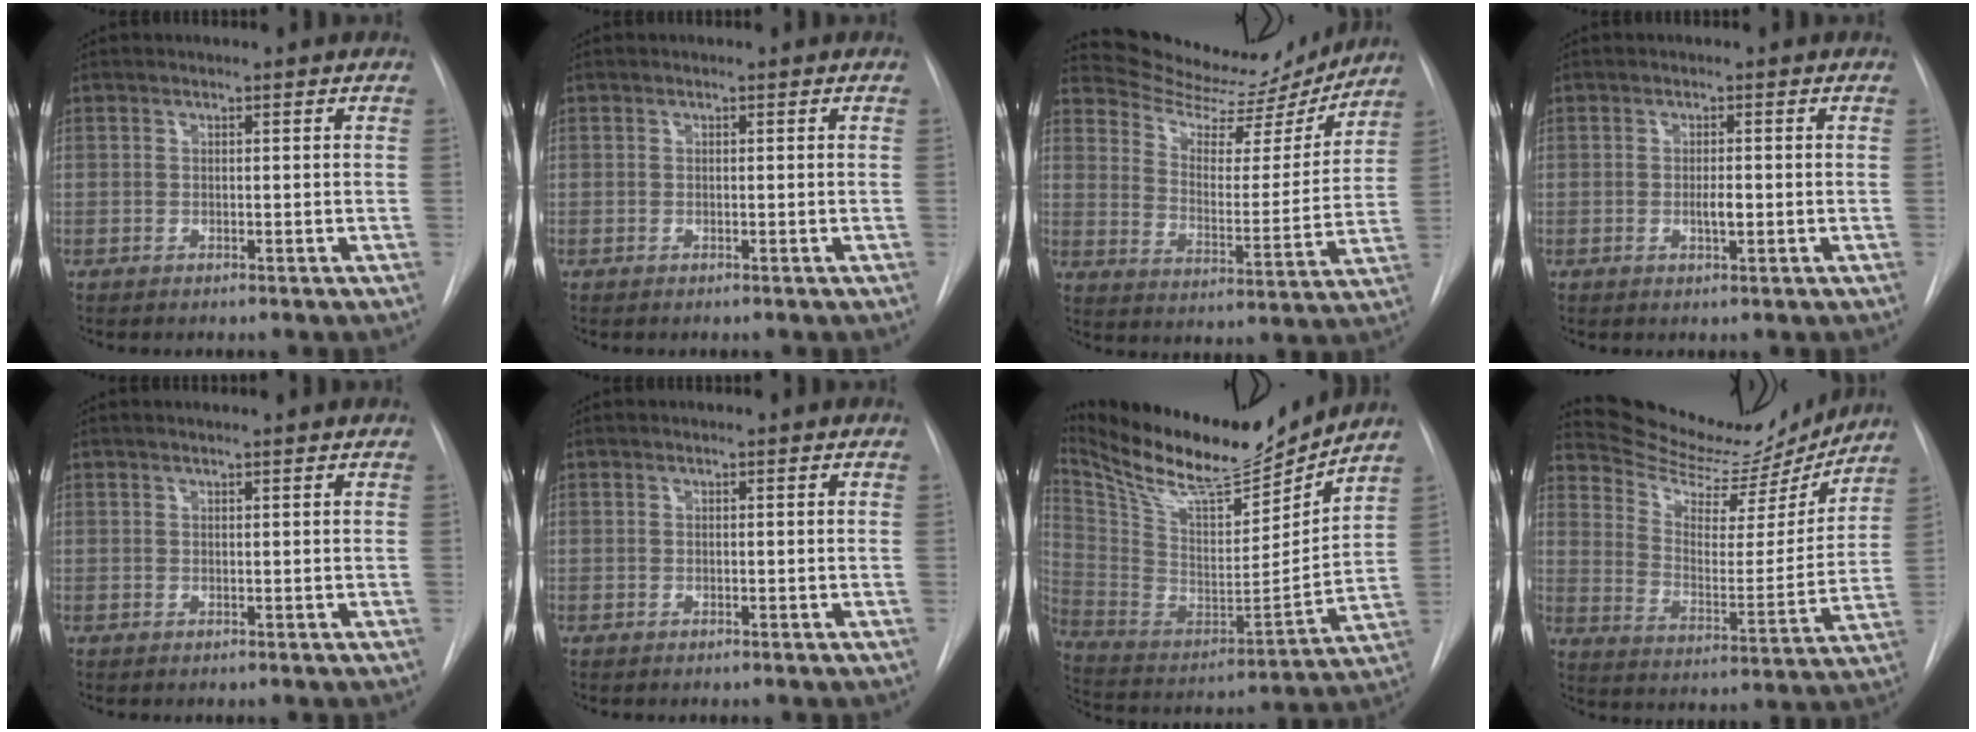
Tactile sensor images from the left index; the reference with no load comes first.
{"total": 0.0}
{"total": 15.8, "force": [15.4, 3.3, 1.7], "torque": [-0.022, -0.037, 0.213]}
{"total": 1.6, "force": [-0.5, 0.4, 1.5], "torque": [-0.028, -0.004, -0.009]}
{"total": 1.8, "force": [1.6, -0.4, 0.7], "torque": [-0.009, 0.011, 0.024]}
{"total": 0.0}
{"total": 21.5, "force": [19.2, 3.7, 8.9], "torque": [-0.181, -0.026, 0.323]}
{"total": 17.5, "force": [16.8, 3.7, 3.0], "torque": [-0.050, -0.037, 0.239]}